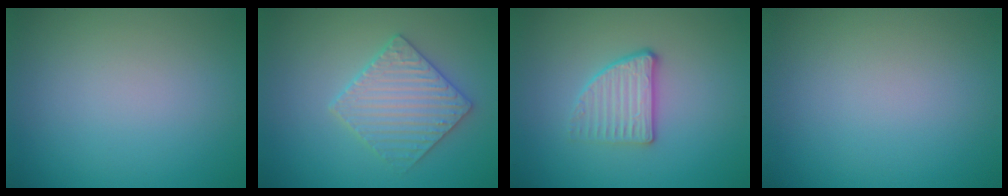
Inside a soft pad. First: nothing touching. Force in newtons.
{"total": 3.6, "press": 3.5, "slide": 1.1}
{"total": 2.9, "press": 2.5, "slide": 1.4}
{"total": 0.0}